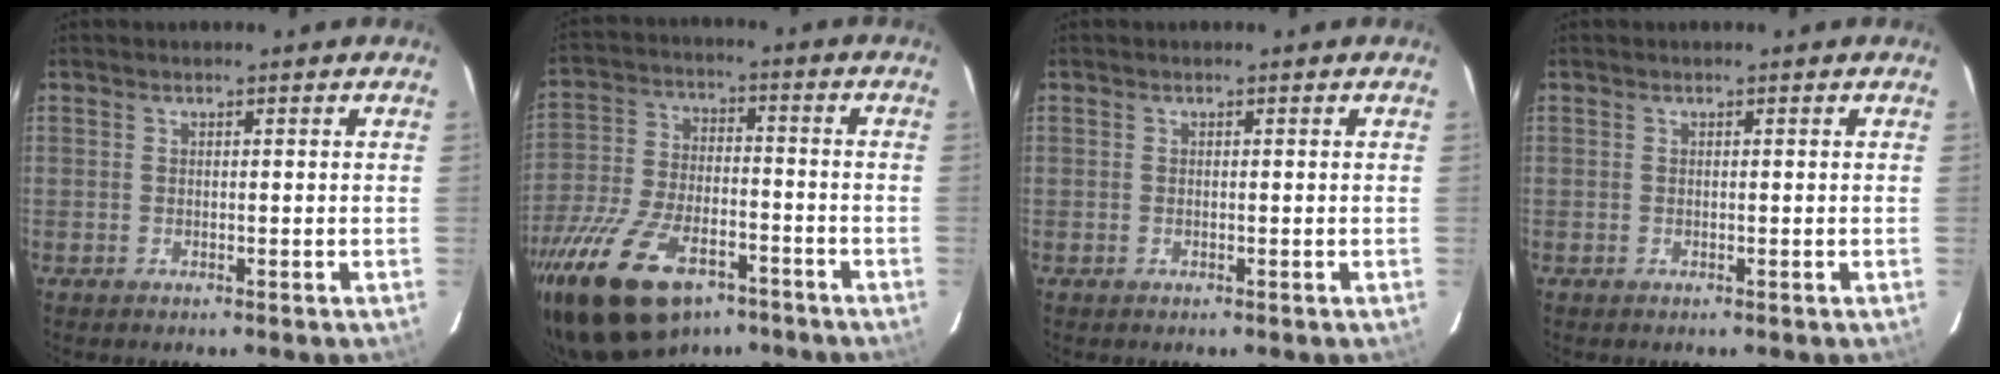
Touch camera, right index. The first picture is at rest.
{"total": 20.5, "force": [-13.4, 10.4, 11.7], "torque": [-0.249, -0.022, -0.226]}
{"total": 0.0}
{"total": 0.0}